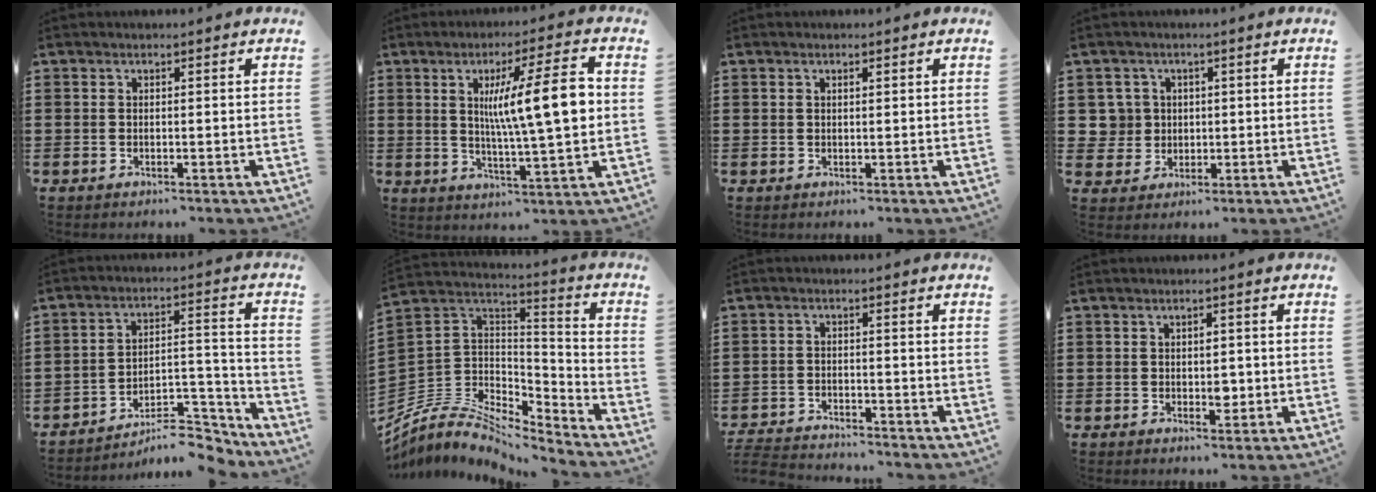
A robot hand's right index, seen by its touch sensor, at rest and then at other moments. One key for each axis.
{"total": 12.5, "fx": 2.0, "fy": 2.2, "fz": 12.2, "tx": -0.199, "ty": -0.001, "tz": 0.025}
{"total": 0.6, "fx": 0.3, "fy": 0.4, "fz": 0.4, "tx": -0.008, "ty": 0.003, "tz": 0.006}
{"total": 4.2, "fx": 0.7, "fy": 4.1, "fz": 0.8, "tx": -0.036, "ty": 0.014, "tz": 0.011}
{"total": 9.0, "fx": -7.9, "fy": 2.5, "fz": 3.5, "tx": -0.039, "ty": 0.033, "tz": -0.149}
{"total": 7.2, "fx": -5.3, "fy": 4.2, "fz": 2.6, "tx": -0.080, "ty": -0.003, "tz": -0.107}
{"total": 3.4, "fx": -3.4, "fy": 0.1, "fz": -0.1, "tx": -0.009, "ty": -0.002, "tz": -0.076}
{"total": 2.5, "fx": 0.0, "fy": 1.5, "fz": 2.0, "tx": -0.022, "ty": -0.002, "tz": -0.004}